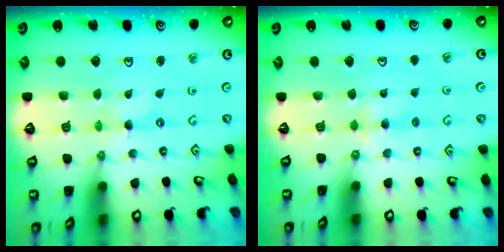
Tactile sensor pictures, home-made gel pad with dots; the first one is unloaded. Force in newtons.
{"total": 2.9, "press": 2.9, "slide": 0.5}